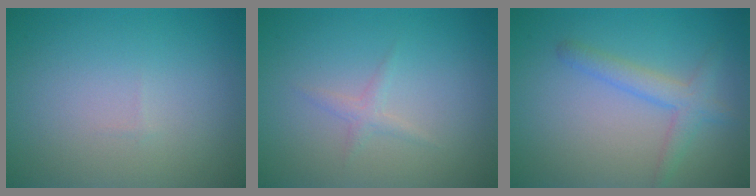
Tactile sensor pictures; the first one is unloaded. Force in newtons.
{"total": 1.0, "press": 1.0, "slide": 0.1}
{"total": 2.0, "press": 2.0, "slide": 0.1}